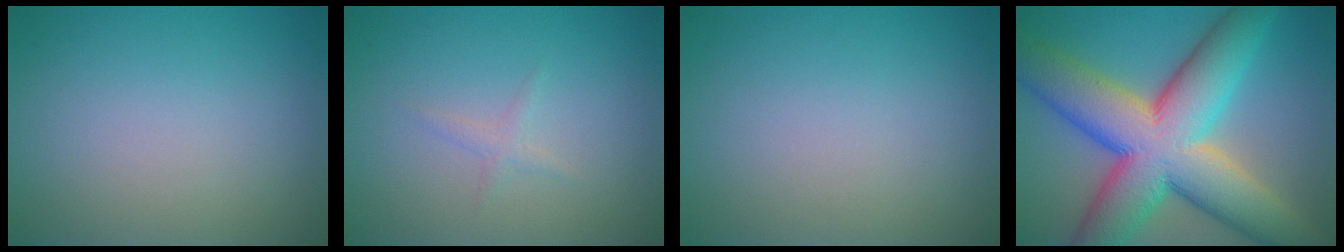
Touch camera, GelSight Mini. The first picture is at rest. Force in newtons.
{"total": 0.9, "press": 0.9, "slide": 0.1}
{"total": 0.0}
{"total": 15.0, "press": 15.0, "slide": 0.7}